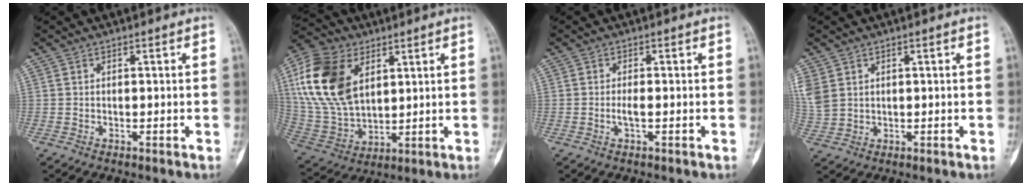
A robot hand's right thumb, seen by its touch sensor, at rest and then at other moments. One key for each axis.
{"total": 19.0, "fx": 6.4, "fy": 11.8, "fz": 13.4, "tx": -0.264, "ty": -0.014, "tz": 0.125}
{"total": 1.6, "fx": -0.4, "fy": 0.4, "fz": 1.5, "tx": -0.033, "ty": -0.001, "tz": -0.009}
{"total": 6.4, "fx": 2.3, "fy": 4.9, "fz": 3.3, "tx": -0.090, "ty": 0.003, "tz": 0.061}